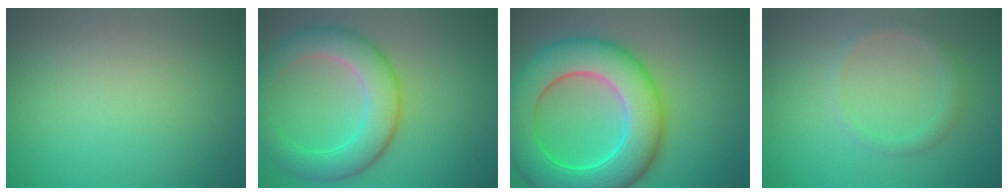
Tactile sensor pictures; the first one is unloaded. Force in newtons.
{"total": 6.0, "press": 6.0, "slide": 0.2}
{"total": 10.8, "press": 10.8, "slide": 0.3}
{"total": 1.5, "press": 1.5, "slide": 0.1}